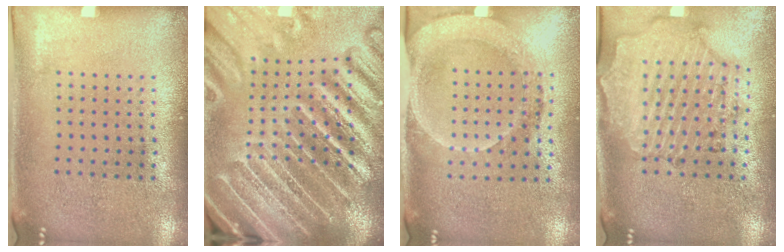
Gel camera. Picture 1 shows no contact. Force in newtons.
{"total": 5.7, "press": 4.9, "slide": 2.8}
{"total": 1.8, "press": 1.7, "slide": 0.7}
{"total": 1.7, "press": 1.6, "slide": 0.3}